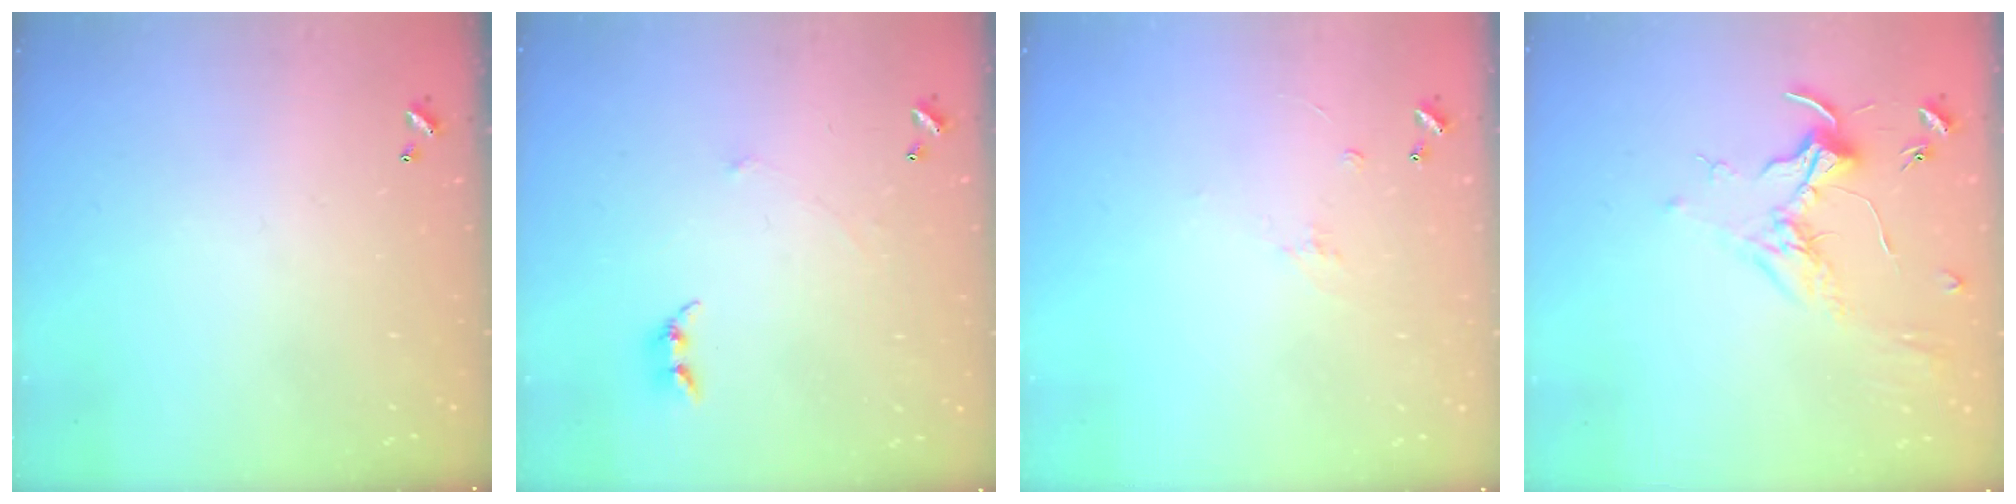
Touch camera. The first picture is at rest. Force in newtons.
{"total": 1.1, "press": 1.1, "slide": 0.3}
{"total": 4.4, "press": 4.4, "slide": 0.6}
{"total": 1.7, "press": 1.5, "slide": 0.7}